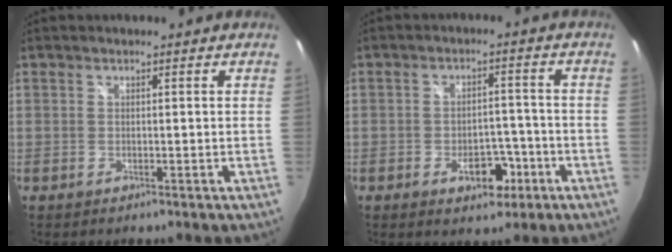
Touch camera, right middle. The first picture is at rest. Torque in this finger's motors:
{"motor_torque": [-0.27, 0.23, 0.28, 0.07]}